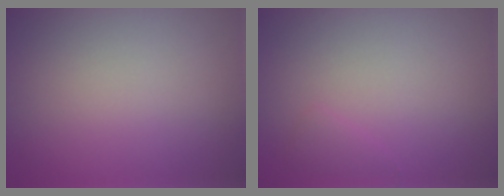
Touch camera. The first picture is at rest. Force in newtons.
{"total": 0.8, "press": 0.8, "slide": 0.0}